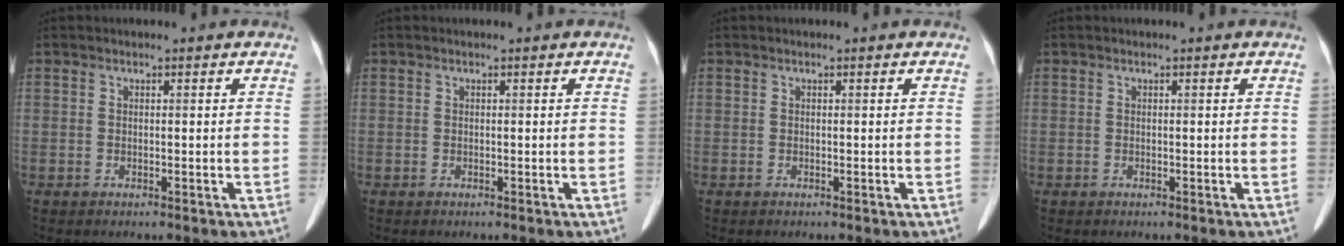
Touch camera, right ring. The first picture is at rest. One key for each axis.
{"total": 0.0}
{"total": 0.0}
{"total": 0.0}